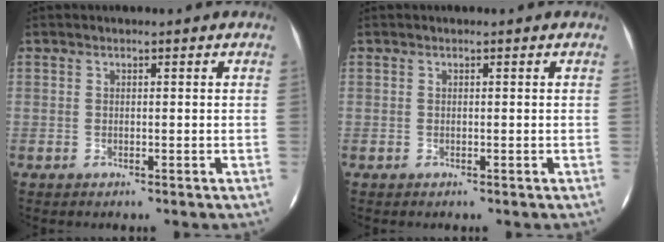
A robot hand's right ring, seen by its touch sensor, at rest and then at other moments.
{"total": 0.0}